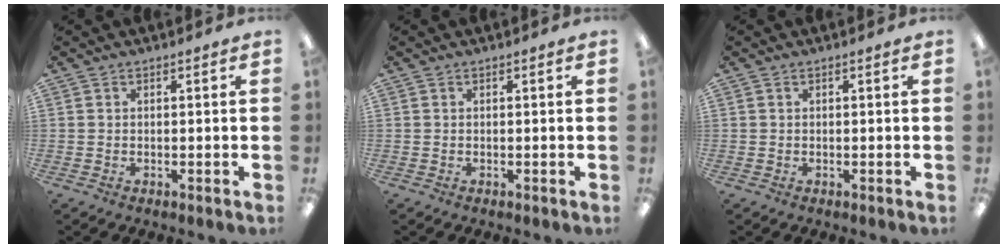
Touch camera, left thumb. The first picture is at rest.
{"total": 0.0}
{"total": 0.0}